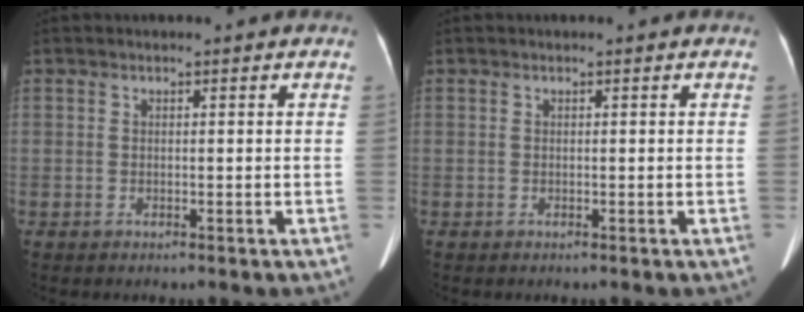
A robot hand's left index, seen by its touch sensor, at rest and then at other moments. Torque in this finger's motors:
{"motor_torque": [0.02, 0.02, 0.02, 0.01]}